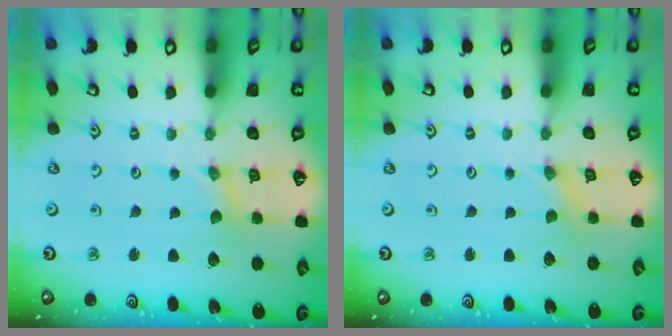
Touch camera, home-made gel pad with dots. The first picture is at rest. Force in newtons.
{"total": 0.0}